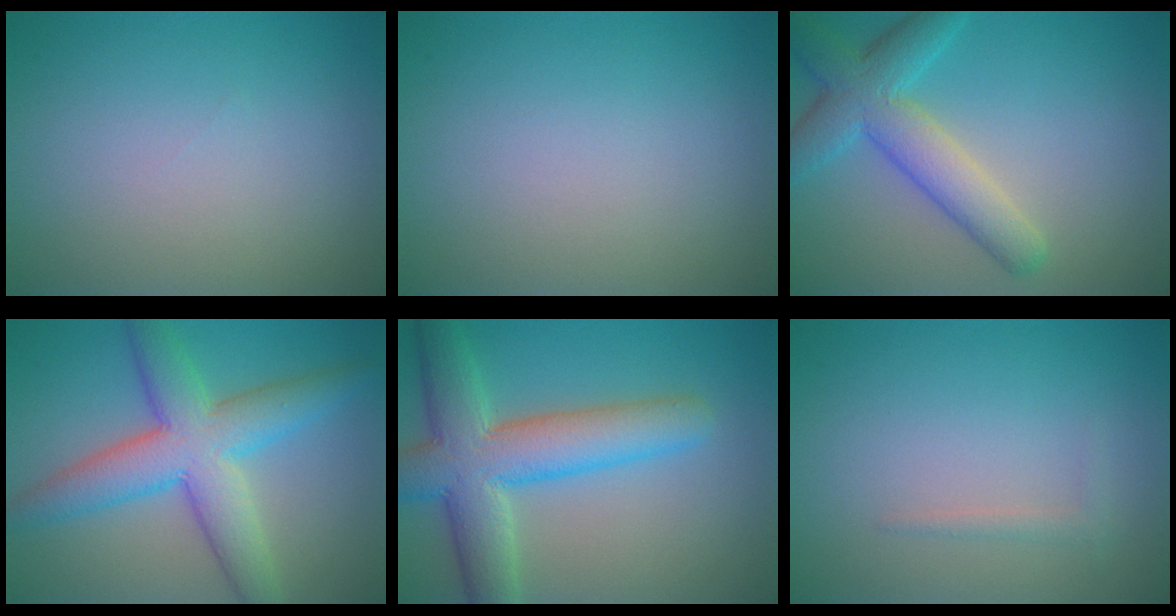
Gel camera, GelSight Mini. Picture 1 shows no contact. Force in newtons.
{"total": 0.0}
{"total": 5.8, "press": 5.8, "slide": 0.3}
{"total": 7.7, "press": 7.7, "slide": 0.2}
{"total": 8.3, "press": 8.3, "slide": 0.4}
{"total": 0.8, "press": 0.8, "slide": 0.0}